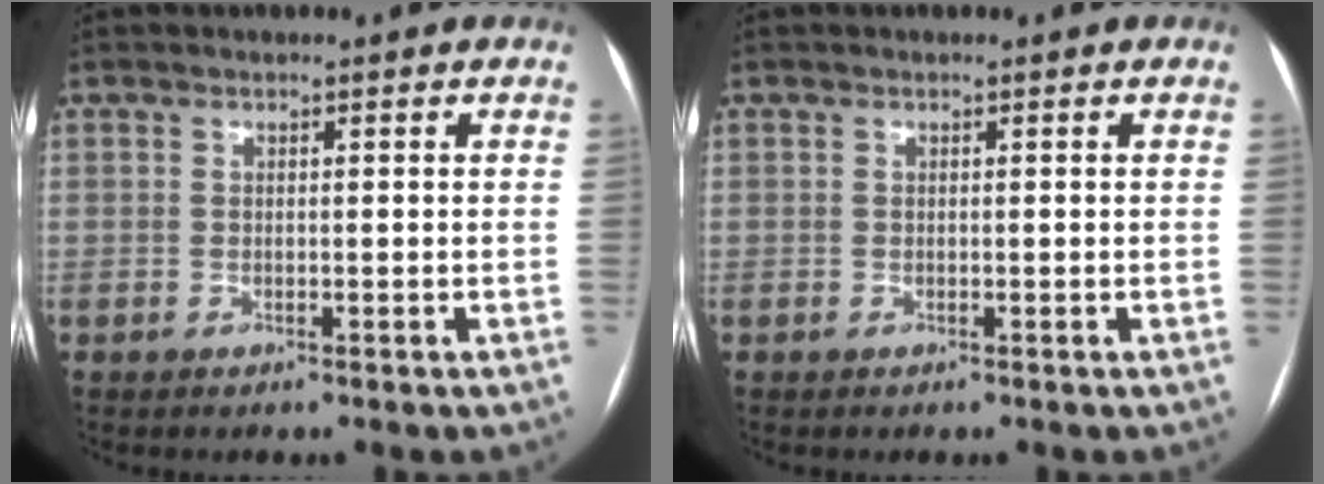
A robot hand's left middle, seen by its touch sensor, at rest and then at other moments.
{"total": 0.0}